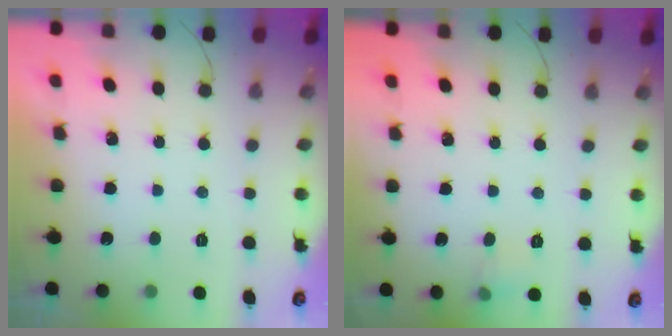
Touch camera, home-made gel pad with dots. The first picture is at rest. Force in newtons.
{"total": 4.4, "press": 4.2, "slide": 1.2}